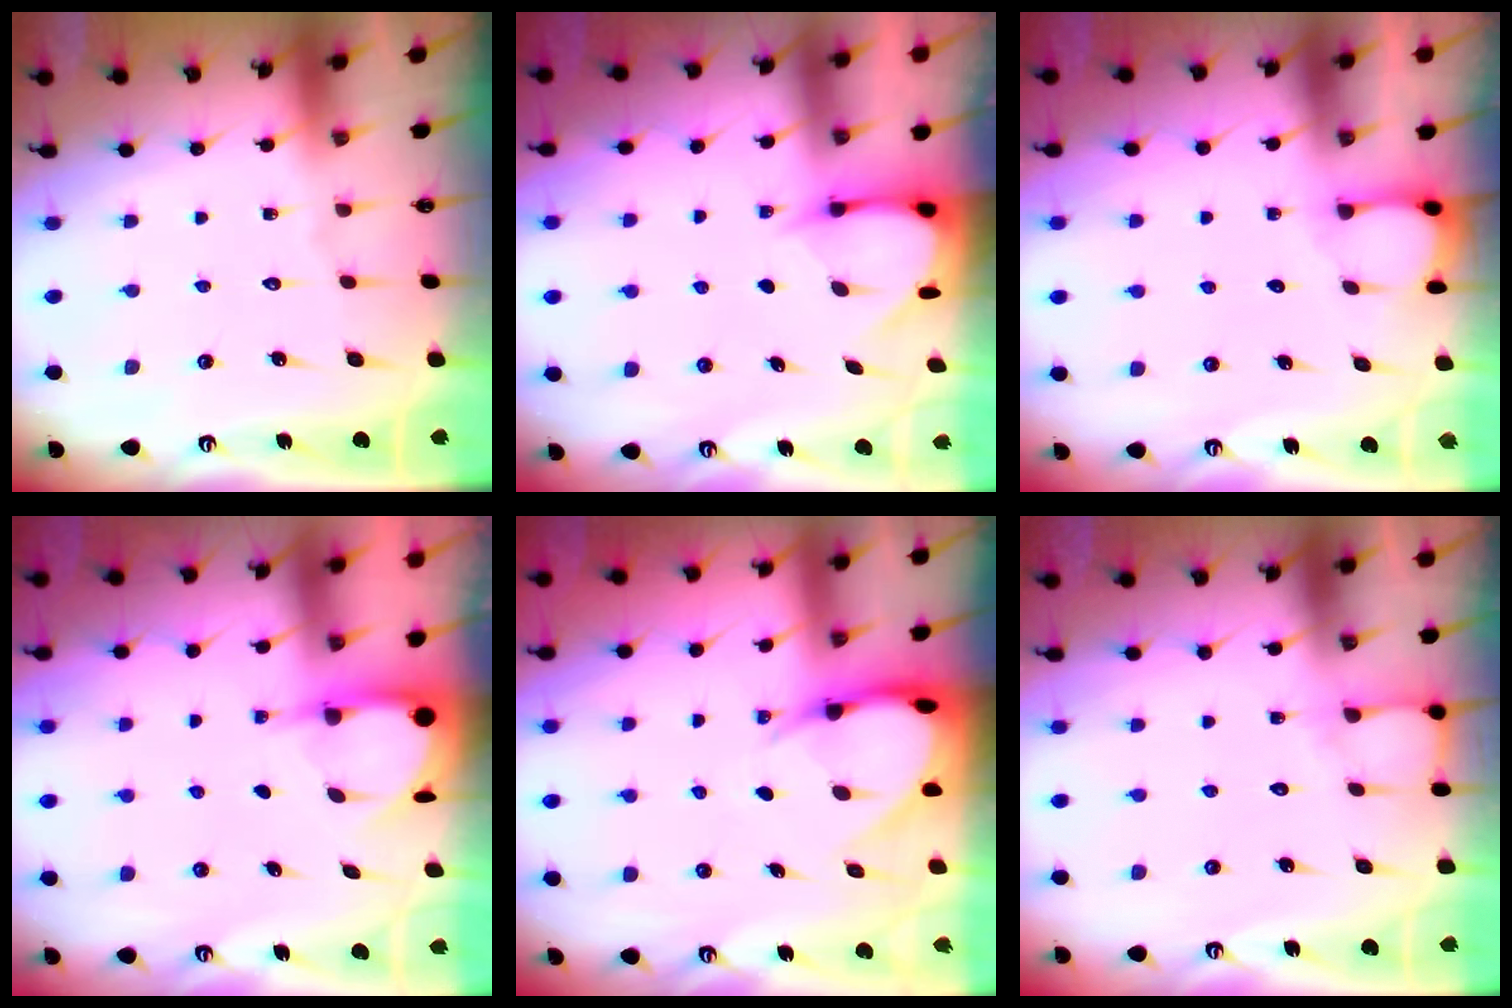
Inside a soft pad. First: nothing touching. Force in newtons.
{"total": 3.8, "press": 3.8, "slide": 0.3}
{"total": 2.3, "press": 2.2, "slide": 0.4}
{"total": 3.9, "press": 3.9, "slide": 0.3}
{"total": 6.0, "press": 6.0, "slide": 0.6}
{"total": 5.5, "press": 5.5, "slide": 0.5}